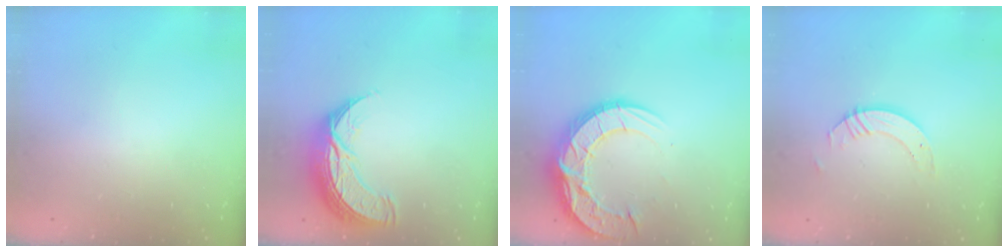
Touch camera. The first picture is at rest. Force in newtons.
{"total": 10.8, "press": 10.7, "slide": 1.0}
{"total": 17.9, "press": 17.8, "slide": 1.3}
{"total": 4.3, "press": 4.2, "slide": 0.3}